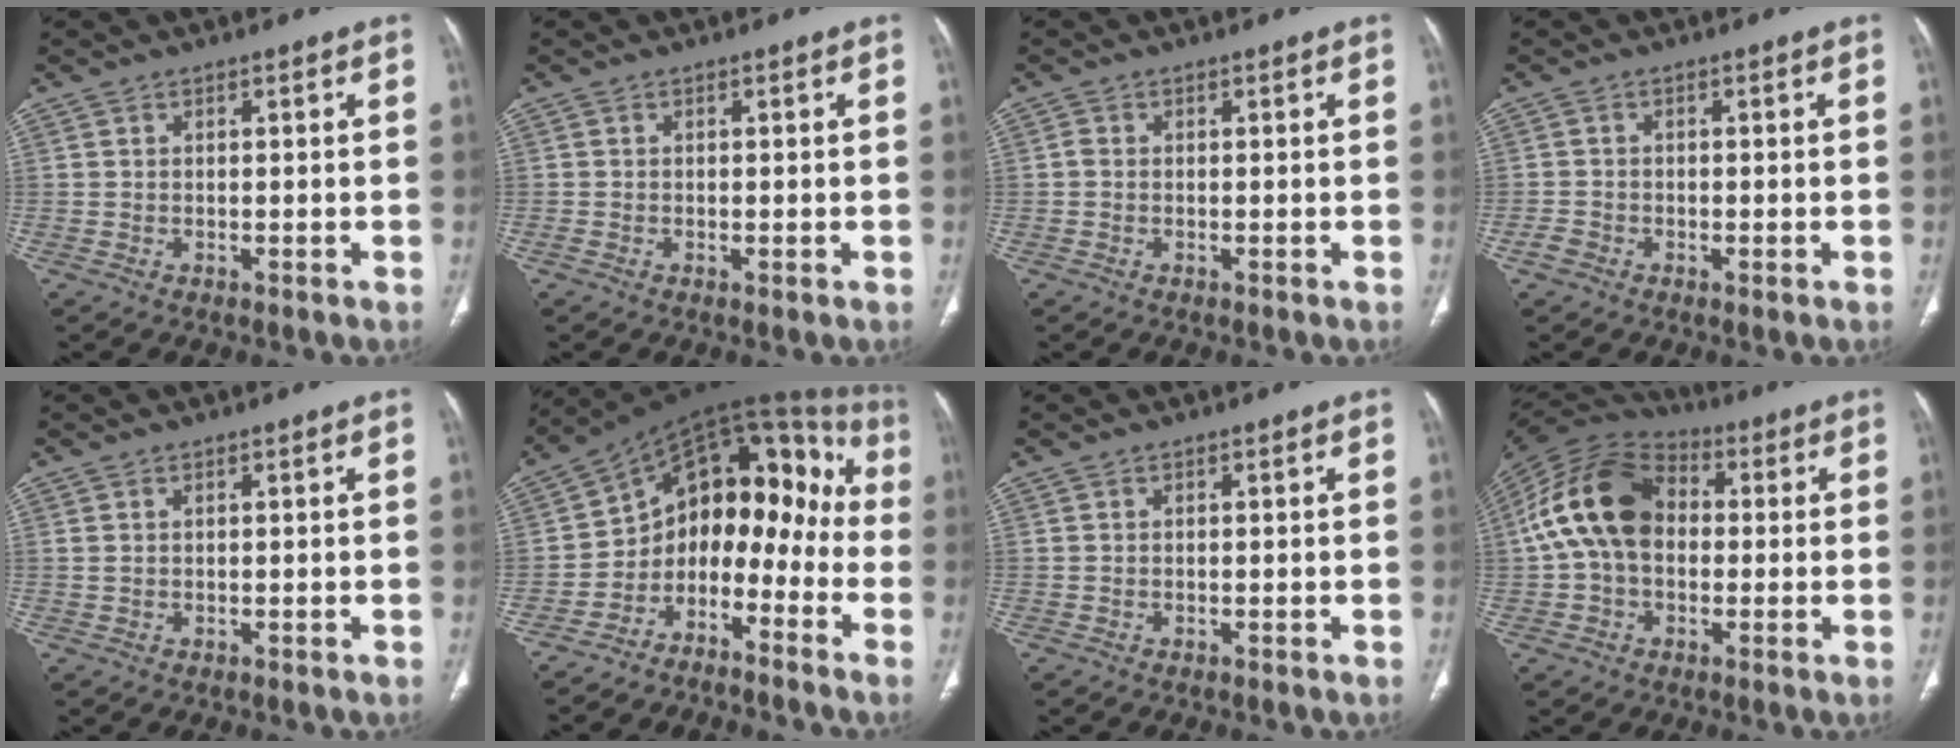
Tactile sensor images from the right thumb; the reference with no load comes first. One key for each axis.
{"total": 0.7, "fx": -0.2, "fy": 0.3, "fz": 0.6, "tx": -0.014, "ty": -0.003, "tz": -0.005}
{"total": 0.8, "fx": -0.2, "fy": 0.6, "fz": 0.5, "tx": -0.009, "ty": 0.001, "tz": -0.006}
{"total": 1.9, "fx": -1.0, "fy": 1.4, "fz": 0.8, "tx": -0.014, "ty": 0.004, "tz": -0.021}
{"total": 0.6, "fx": 0.3, "fy": 0.3, "fz": 0.5, "tx": -0.012, "ty": 0.010, "tz": 0.010}
{"total": 15.3, "fx": -6.3, "fy": 10.4, "fz": 9.3, "tx": -0.074, "ty": 0.133, "tz": -0.113}
{"total": 0.0}
{"total": 16.3, "fx": 0.9, "fy": 11.4, "fz": 11.6, "tx": -0.210, "ty": 0.036, "tz": 0.004}